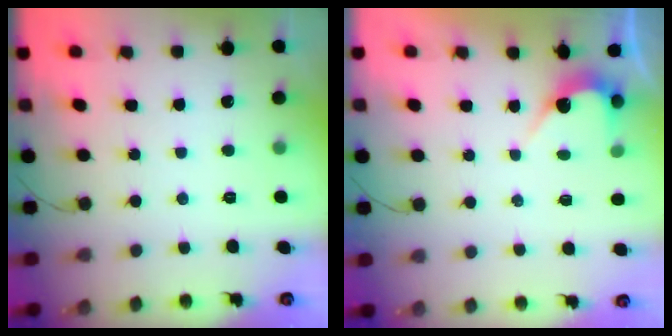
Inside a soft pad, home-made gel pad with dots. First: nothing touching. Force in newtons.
{"total": 3.6, "press": 3.6, "slide": 0.3}